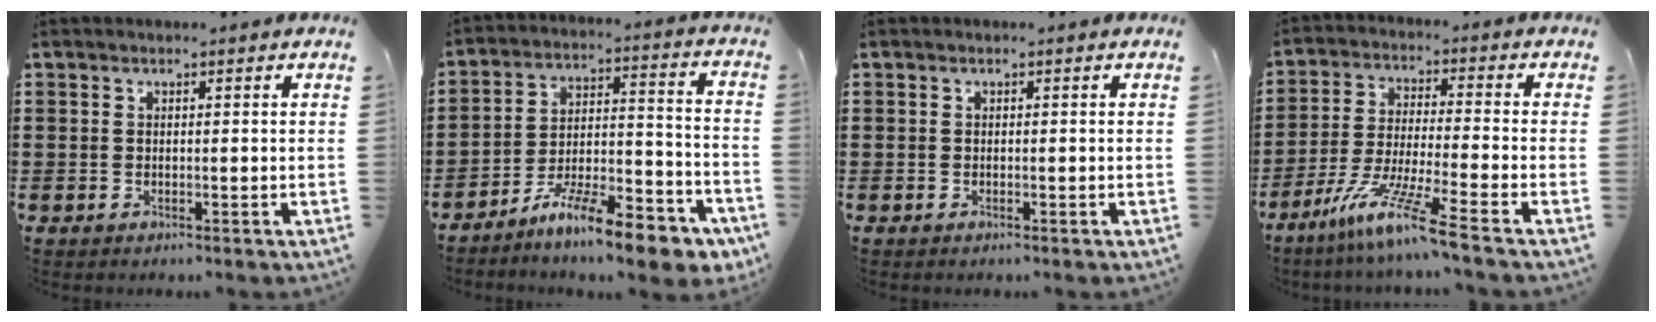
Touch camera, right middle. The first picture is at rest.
{"total": 12.7, "force": [-10.1, 2.3, 7.4], "torque": [-0.111, 0.037, -0.183]}
{"total": 0.0}
{"total": 9.5, "force": [-7.2, -0.5, 6.2], "torque": [-0.129, -0.010, -0.146]}